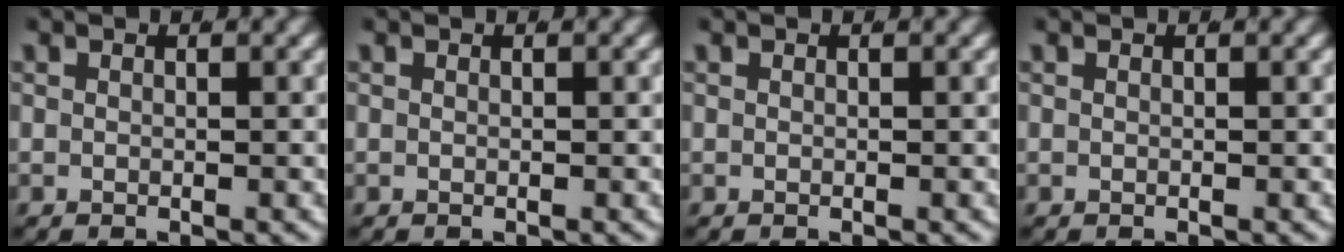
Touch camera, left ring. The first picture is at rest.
{"total": 0.0}
{"total": 0.0}
{"total": 0.0}